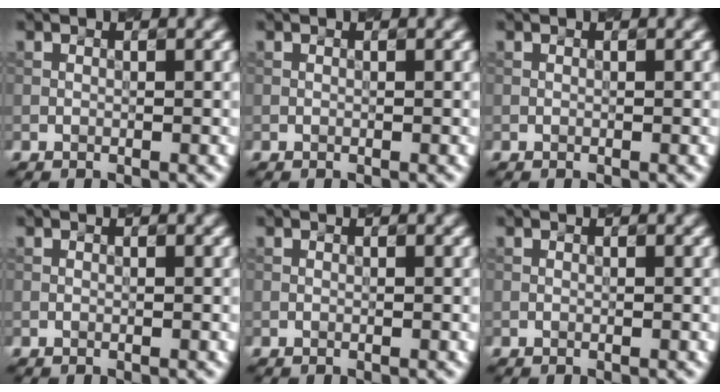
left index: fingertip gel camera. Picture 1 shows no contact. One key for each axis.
{"total": 0.0}
{"total": 0.0}
{"total": 0.0}
{"total": 0.0}
{"total": 0.0}